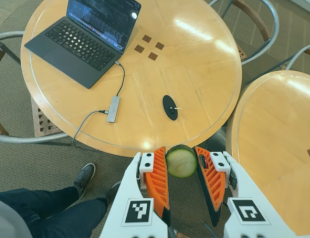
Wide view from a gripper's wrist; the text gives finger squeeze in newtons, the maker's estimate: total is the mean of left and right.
{"total": 7.6, "left": 7.3, "right": 7.8}